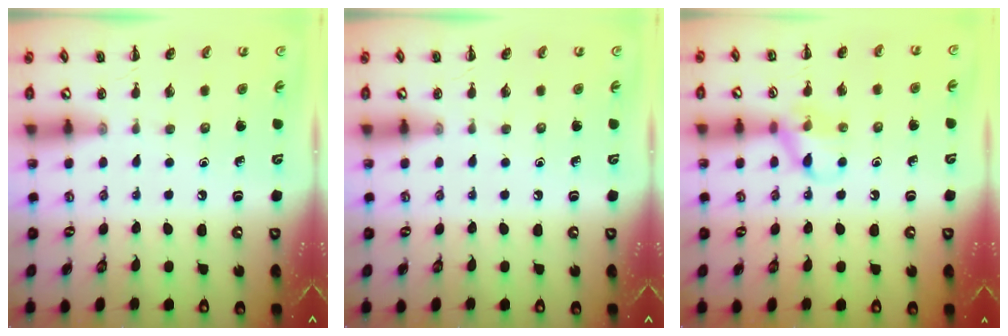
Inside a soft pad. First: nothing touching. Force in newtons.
{"total": 0.0}
{"total": 9.6, "press": 9.5, "slide": 1.6}